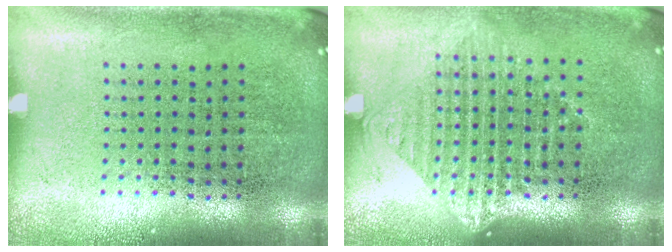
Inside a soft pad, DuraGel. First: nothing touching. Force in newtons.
{"total": 1.3, "press": 1.1, "slide": 0.6}